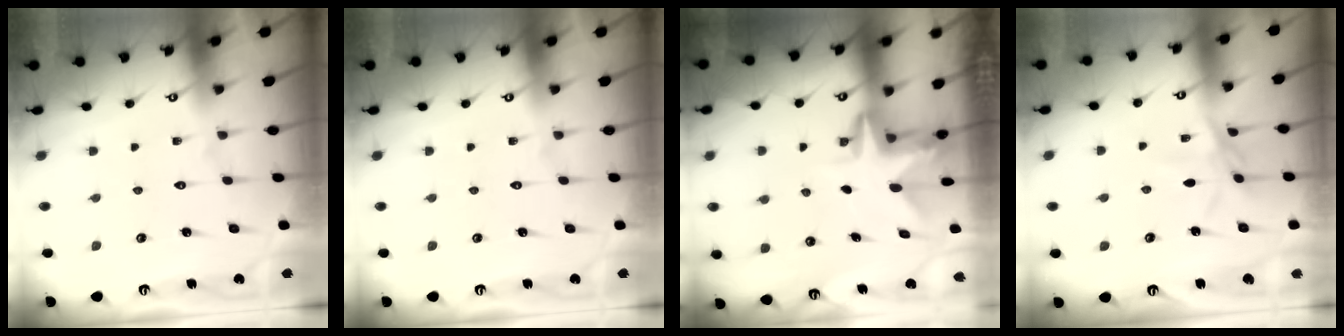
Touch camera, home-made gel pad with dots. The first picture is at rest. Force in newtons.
{"total": 0.0}
{"total": 2.7, "press": 2.7, "slide": 0.1}
{"total": 5.2, "press": 5.2, "slide": 0.6}